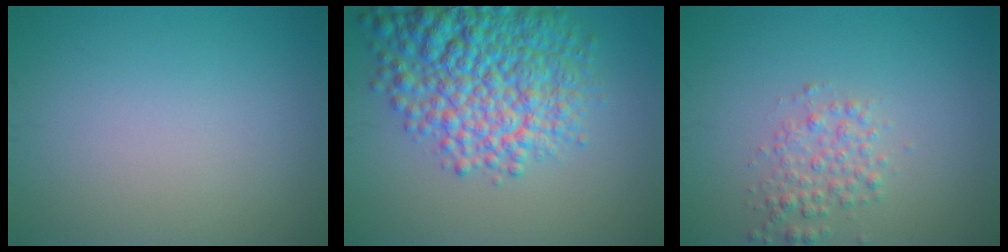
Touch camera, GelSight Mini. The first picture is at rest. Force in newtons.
{"total": 9.7, "press": 9.7, "slide": 0.4}
{"total": 2.4, "press": 2.4, "slide": 0.1}